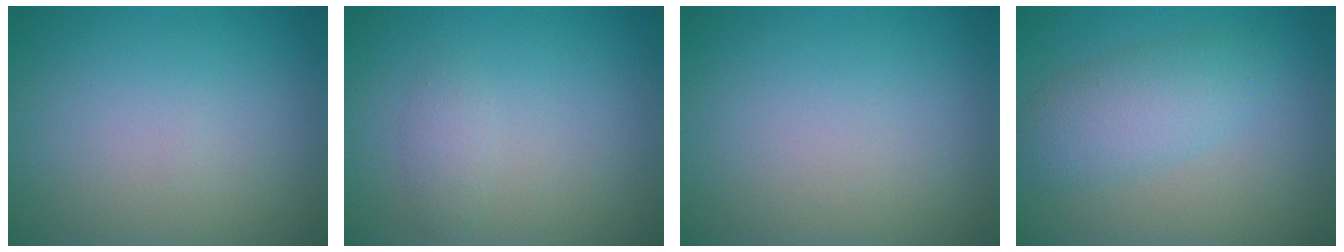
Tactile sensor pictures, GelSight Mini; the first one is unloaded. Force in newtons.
{"total": 1.1, "press": 1.1, "slide": 0.0}
{"total": 0.0}
{"total": 3.9, "press": 3.9, "slide": 0.1}